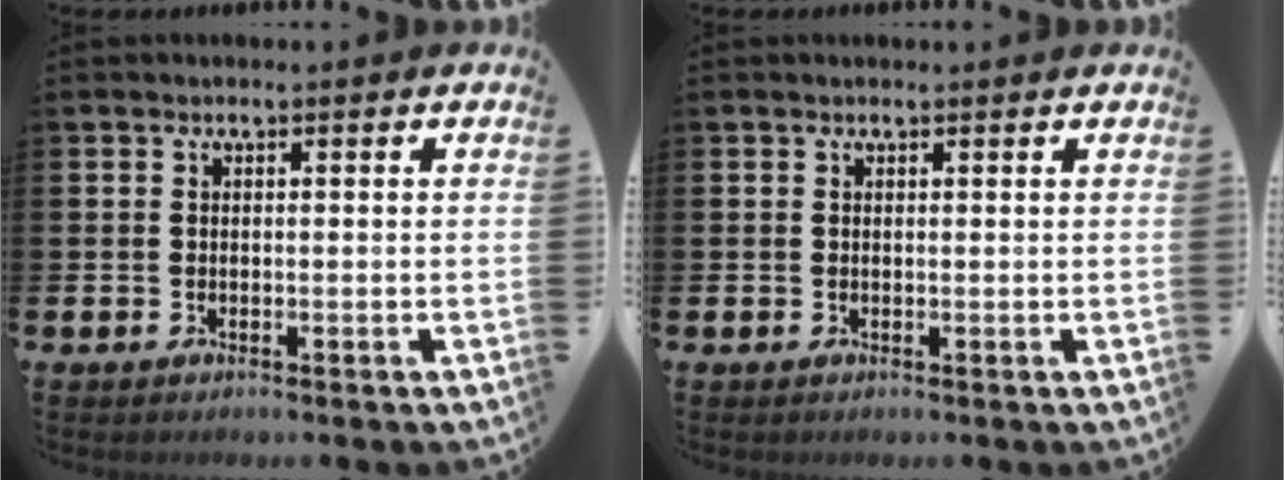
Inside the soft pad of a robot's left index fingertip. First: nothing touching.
{"total": 0.0}